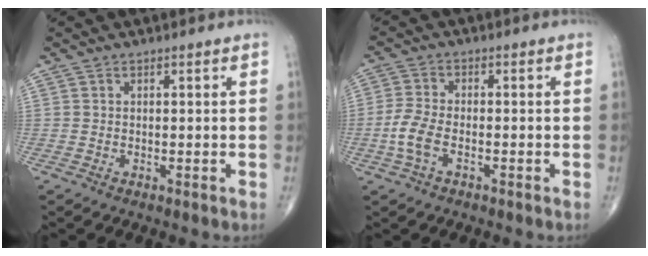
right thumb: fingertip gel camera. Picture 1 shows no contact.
{"total": 5.4, "force": [-1.9, 2.8, 4.2], "torque": [-0.101, 0.014, -0.039]}